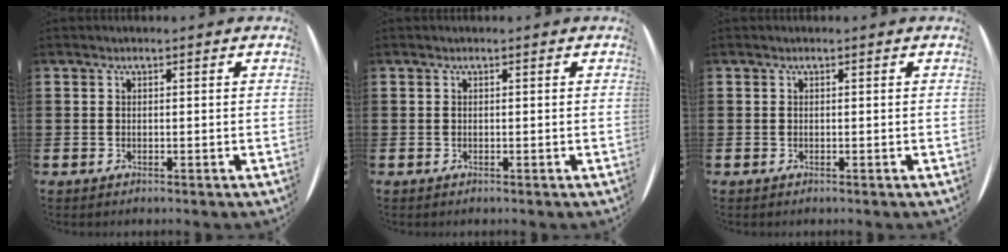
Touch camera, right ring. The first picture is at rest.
{"total": 0.0}
{"total": 0.0}